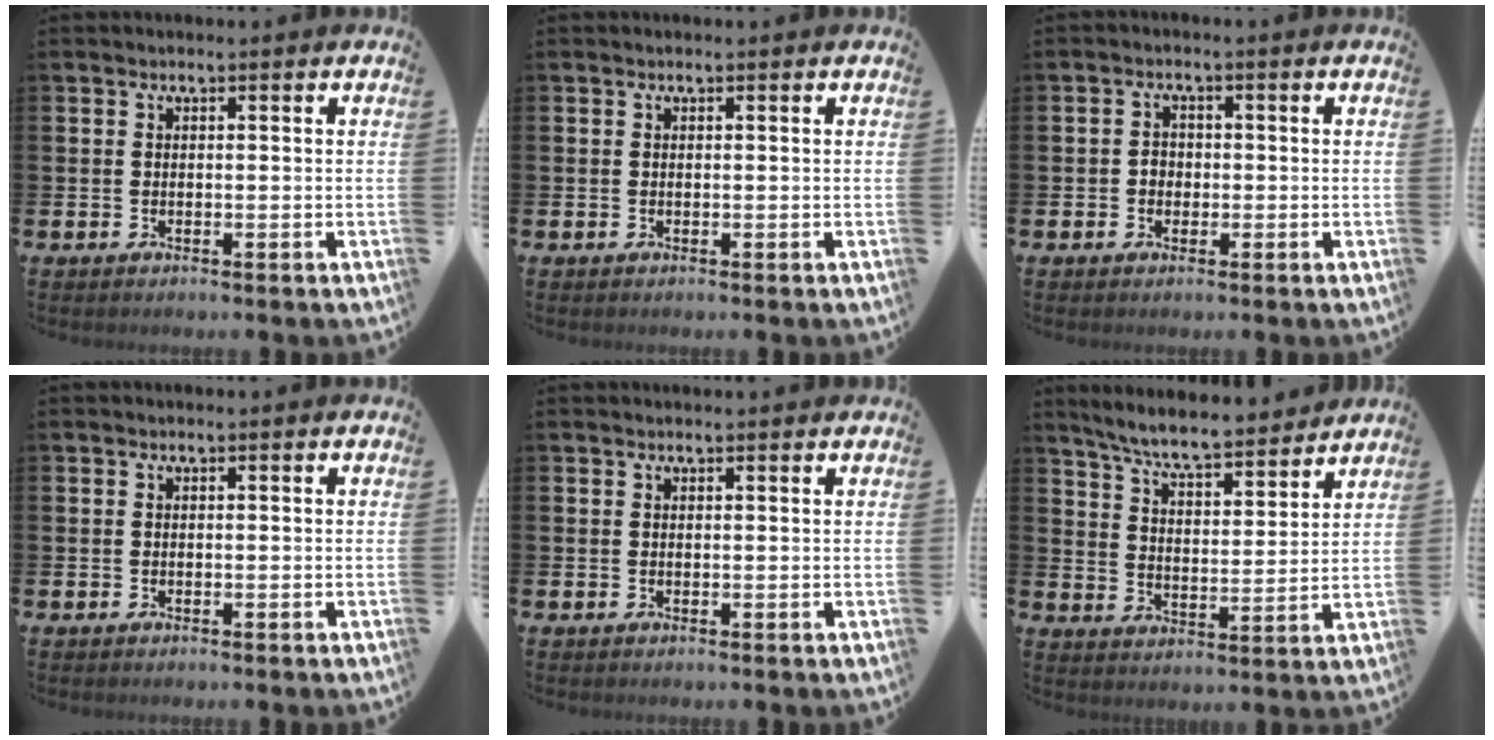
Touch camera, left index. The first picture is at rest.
{"total": 0.0}
{"total": 1.8, "force": [-0.3, 1.6, 0.7], "torque": [-0.006, 0.004, -0.010]}
{"total": 0.0}
{"total": 0.6, "force": [0.6, 0.0, 0.1], "torque": [0.010, -0.005, 0.008]}
{"total": 7.4, "force": [7.0, 0.8, 2.3], "torque": [-0.072, -0.045, 0.122]}